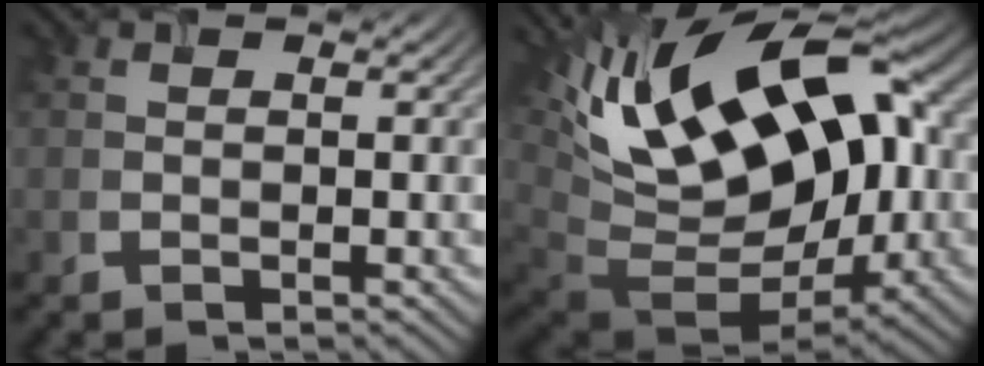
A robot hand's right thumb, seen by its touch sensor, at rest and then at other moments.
{"total": 19.9, "force": [4.8, 11.1, 15.8], "torque": [-0.285, 0.005, 0.090]}